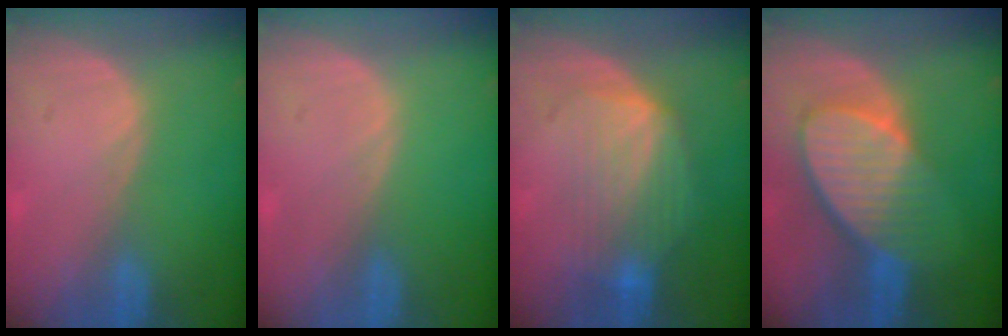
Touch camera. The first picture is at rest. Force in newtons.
{"total": 0.0}
{"total": 7.3, "press": 7.2, "slide": 1.4}
{"total": 8.9, "press": 8.0, "slide": 3.9}